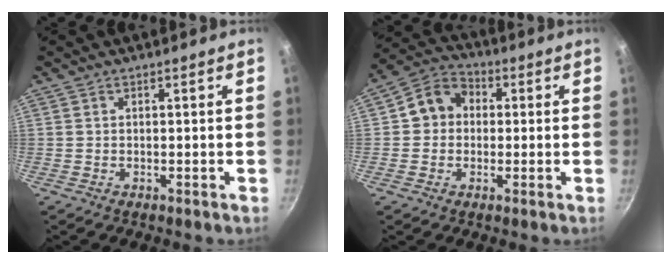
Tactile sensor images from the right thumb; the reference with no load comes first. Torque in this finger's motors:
{"motor_torque": [-0.12, 0.14, 0.00, 0.00, 0.04]}